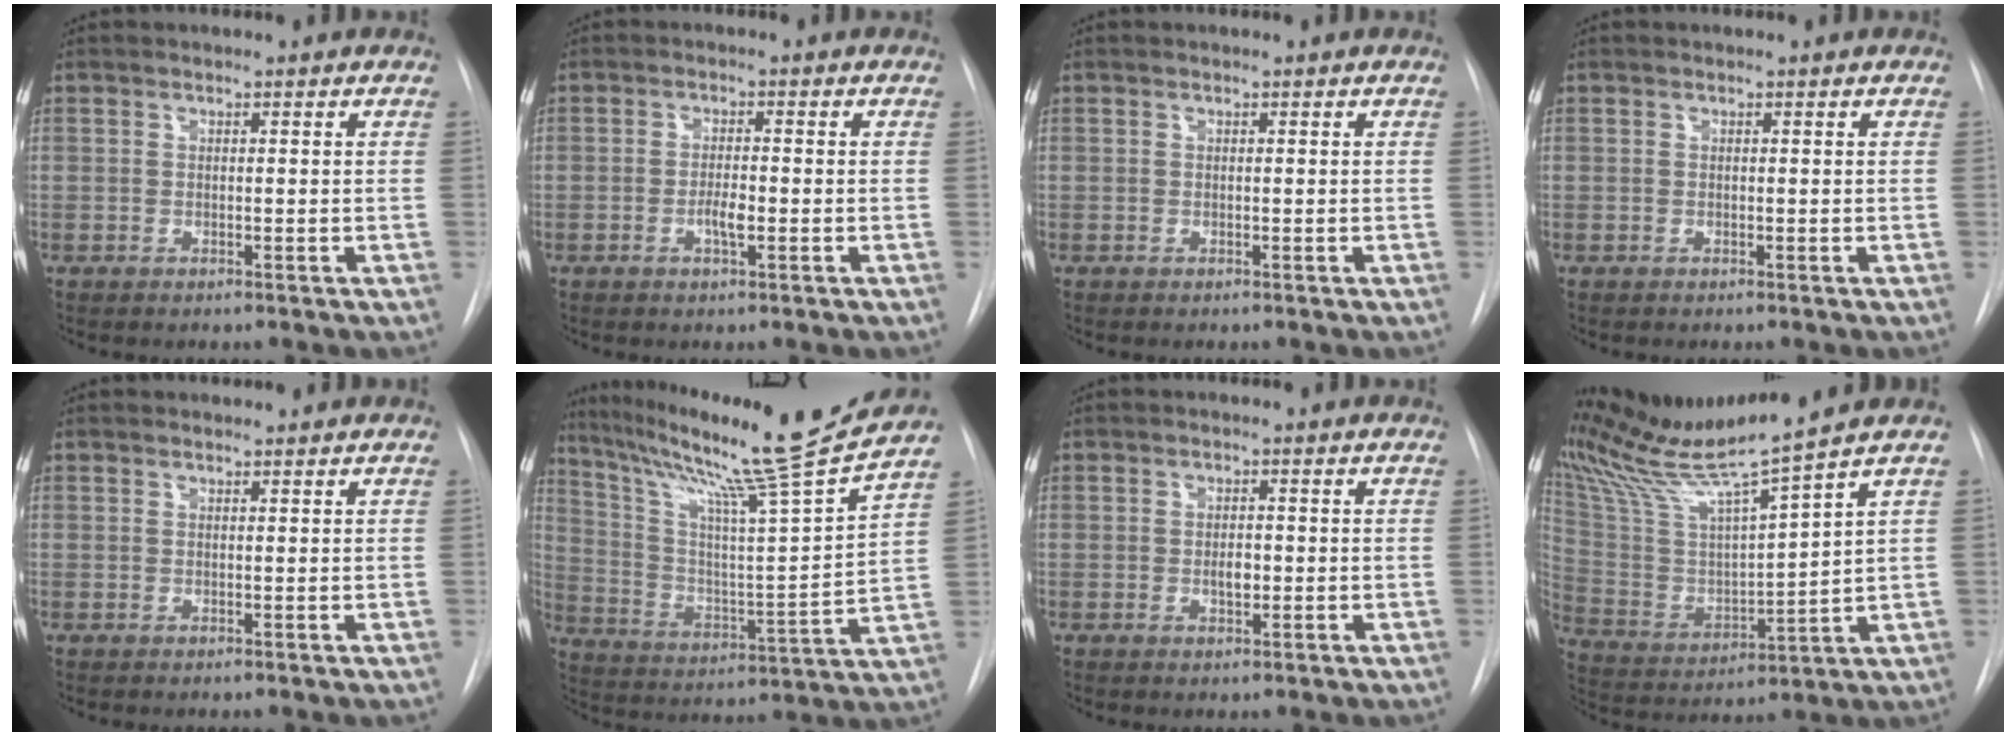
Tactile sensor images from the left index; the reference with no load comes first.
{"total": 2.3, "force": [-0.7, 0.5, 2.1], "torque": [-0.039, 0.001, -0.013]}
{"total": 0.0}
{"total": 0.0}
{"total": 1.0, "force": [1.0, 0.0, 0.0], "torque": [-0.008, 0.009, 0.020]}
{"total": 21.6, "force": [18.4, -2.6, 11.0], "torque": [-0.191, -0.050, 0.284]}
{"total": 1.7, "force": [-0.2, 0.9, 1.4], "torque": [-0.024, 0.000, -0.002]}
{"total": 13.8, "force": [12.3, -2.6, 5.6], "torque": [-0.113, -0.019, 0.238]}